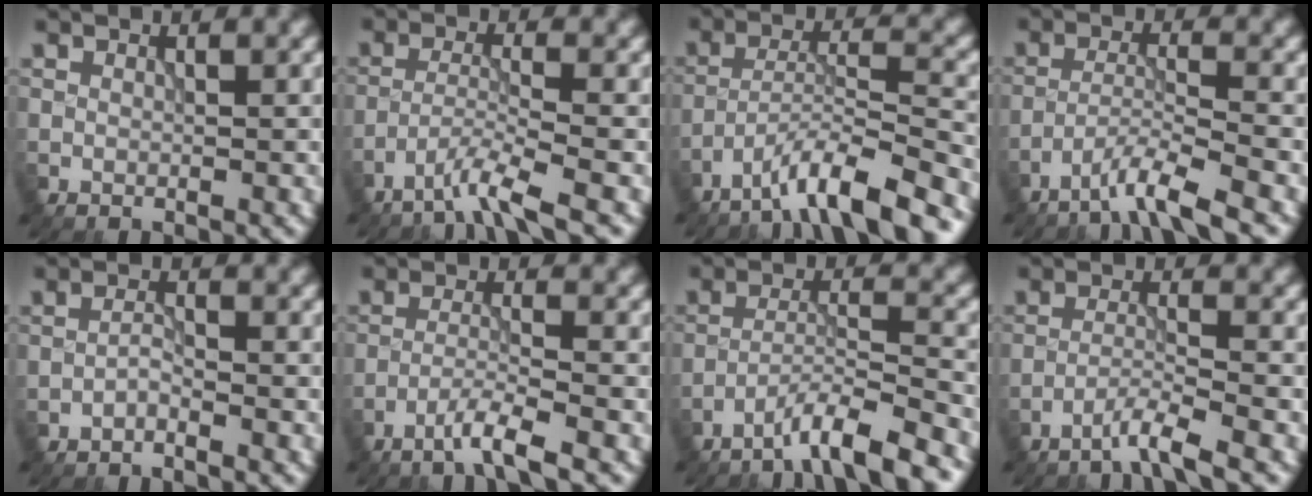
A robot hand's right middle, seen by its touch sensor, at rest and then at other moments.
{"total": 3.5, "force": [-2.6, 0.0, 2.4], "torque": [-0.041, 0.003, -0.067]}
{"total": 8.1, "force": [-5.9, 1.3, 5.4], "torque": [-0.087, 0.007, -0.105]}
{"total": 4.4, "force": [-3.4, 0.2, 2.8], "torque": [-0.043, 0.007, -0.075]}
{"total": 1.1, "force": [-0.9, 0.1, 0.6], "torque": [-0.010, 0.005, -0.021]}
{"total": 3.4, "force": [-2.4, 0.1, 2.5], "torque": [-0.042, 0.003, -0.059]}
{"total": 6.2, "force": [-4.8, 0.6, 4.0], "torque": [-0.058, 0.009, -0.089]}
{"total": 3.0, "force": [-2.3, 0.0, 1.9], "torque": [-0.028, 0.004, -0.057]}